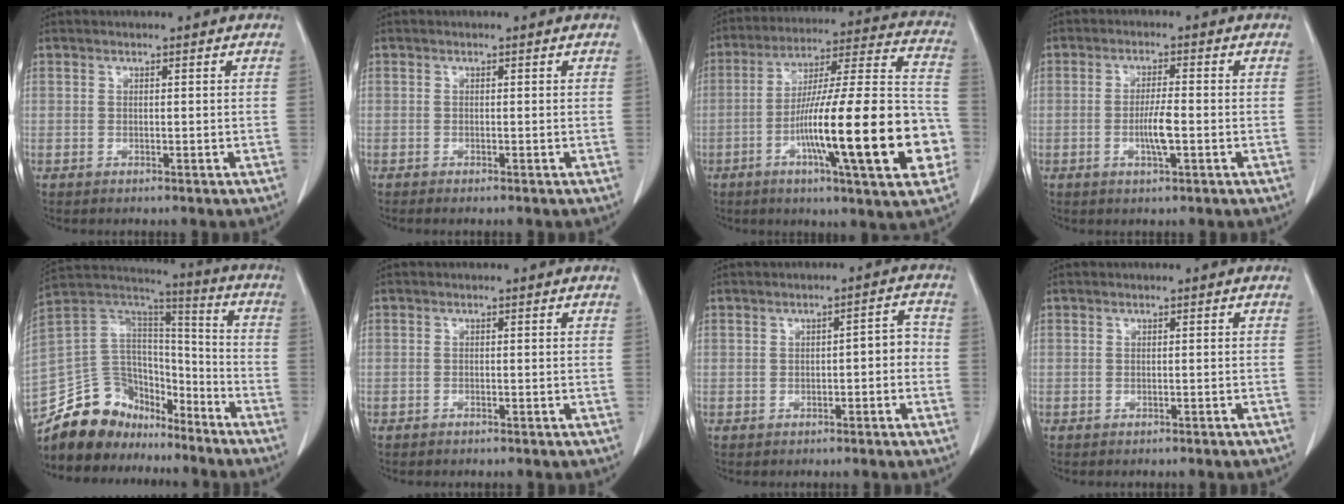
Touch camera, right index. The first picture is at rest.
{"total": 0.6, "force": [-0.5, 0.0, 0.4], "torque": [-0.007, -0.001, -0.010]}
{"total": 25.0, "force": [-7.1, 2.1, 23.8], "torque": [-0.328, 0.003, -0.110]}
{"total": 4.2, "force": [-1.0, 0.4, 4.0], "torque": [-0.076, -0.002, -0.016]}
{"total": 17.7, "force": [-14.8, 8.5, 4.4], "torque": [-0.079, 0.078, -0.252]}
{"total": 2.1, "force": [-1.9, 0.4, 0.8], "torque": [-0.015, -0.001, -0.021]}
{"total": 3.4, "force": [-1.0, 1.3, 2.9], "torque": [-0.037, 0.019, -0.012]}
{"total": 3.5, "force": [-3.3, 0.3, 1.2], "torque": [-0.019, -0.007, -0.037]}